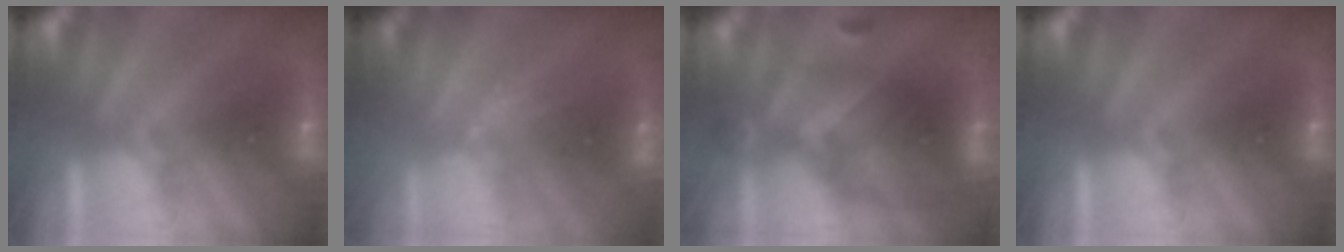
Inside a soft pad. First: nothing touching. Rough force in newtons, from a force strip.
{"total": 1.3}
{"total": 8.2}
{"total": 0.0}